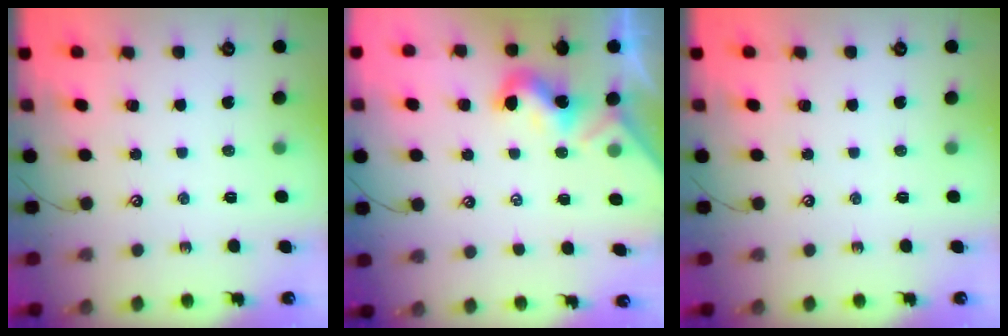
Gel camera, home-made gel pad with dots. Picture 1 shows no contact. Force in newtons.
{"total": 1.8, "press": 1.8, "slide": 0.5}
{"total": 0.0}